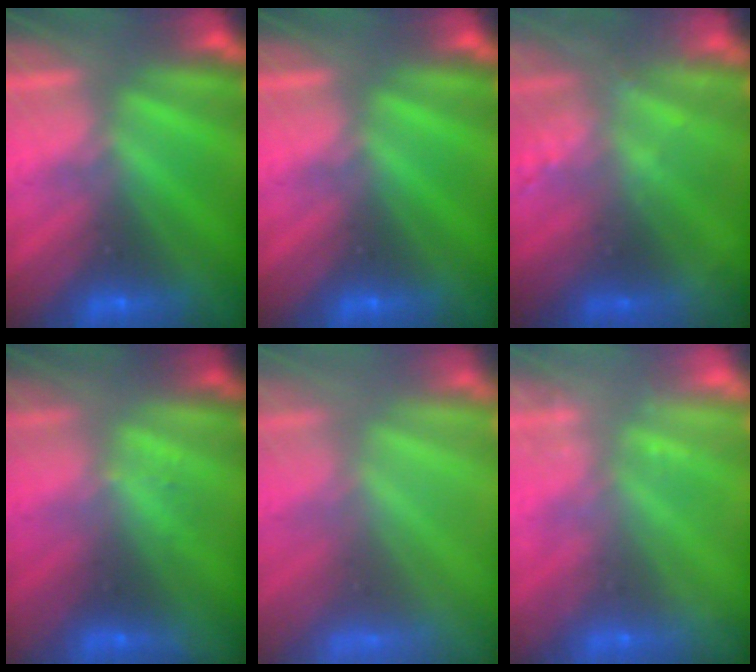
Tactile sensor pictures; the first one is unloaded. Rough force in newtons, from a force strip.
{"total": 0.0}
{"total": 2.4}
{"total": 1.3}
{"total": 5.5}
{"total": 2.3}